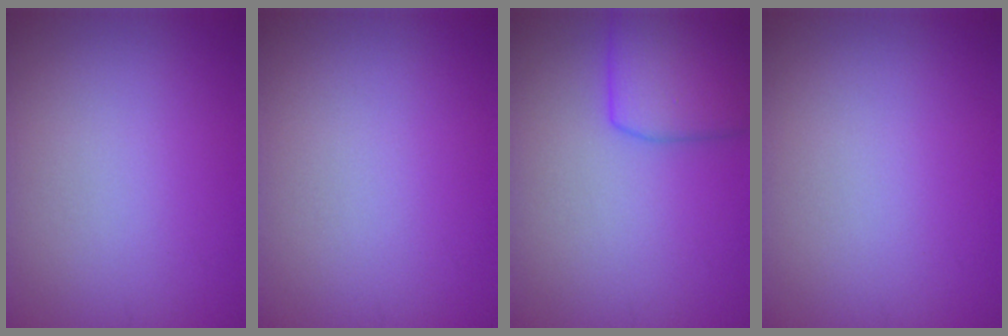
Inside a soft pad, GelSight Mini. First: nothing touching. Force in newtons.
{"total": 0.0}
{"total": 5.0, "press": 5.0, "slide": 0.3}
{"total": 0.0}